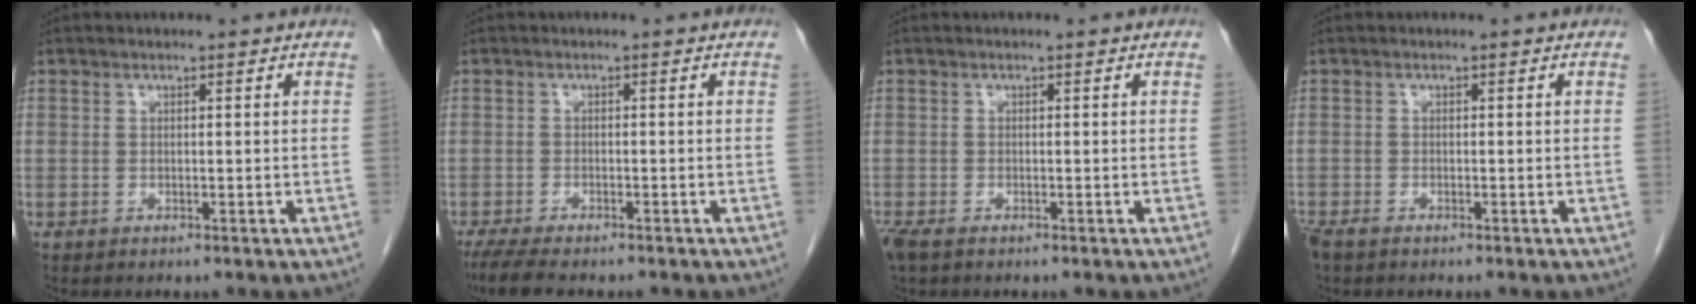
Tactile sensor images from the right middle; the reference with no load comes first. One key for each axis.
{"total": 6.8, "fx": -5.5, "fy": 1.5, "fz": 3.6, "tx": -0.065, "ty": -0.015, "tz": -0.086}
{"total": 3.1, "fx": -2.2, "fy": 1.3, "fz": 1.8, "tx": -0.046, "ty": -0.010, "tz": -0.036}
{"total": 2.4, "fx": -1.8, "fy": 0.9, "fz": 1.3, "tx": -0.029, "ty": -0.006, "tz": -0.031}